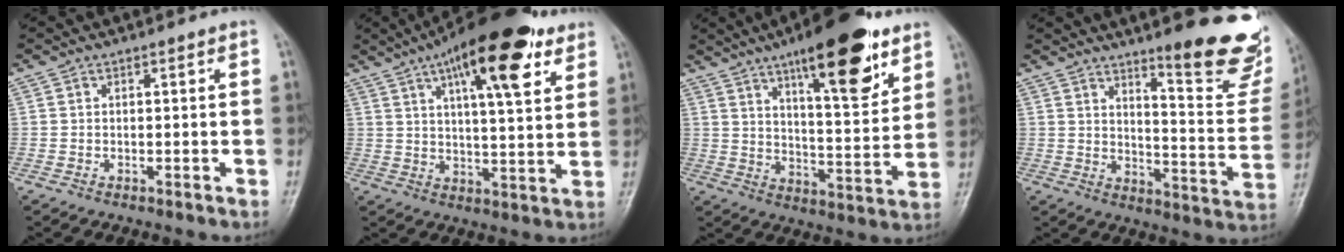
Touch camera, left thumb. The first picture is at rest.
{"total": 18.7, "force": [10.2, 5.7, 14.7], "torque": [-0.204, -0.022, 0.152]}
{"total": 19.6, "force": [11.4, 5.6, 15.0], "torque": [-0.197, -0.044, 0.175]}
{"total": 18.1, "force": [12.8, 3.6, 12.4], "torque": [-0.115, -0.102, 0.170]}